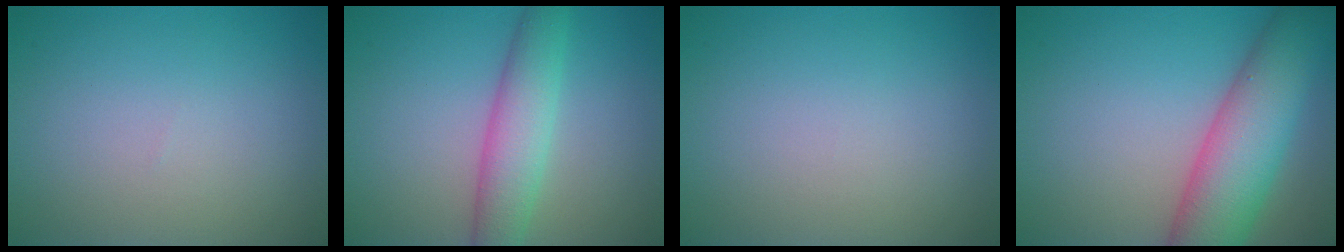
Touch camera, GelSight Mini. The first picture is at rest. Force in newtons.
{"total": 4.7, "press": 4.7, "slide": 0.2}
{"total": 0.0}
{"total": 9.0, "press": 9.0, "slide": 0.3}